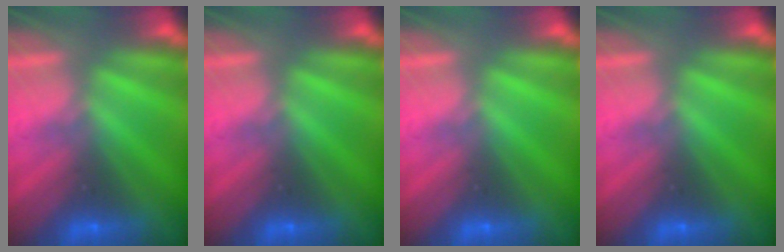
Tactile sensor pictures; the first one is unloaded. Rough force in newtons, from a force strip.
{"total": 0.0}
{"total": 0.0}
{"total": 0.0}